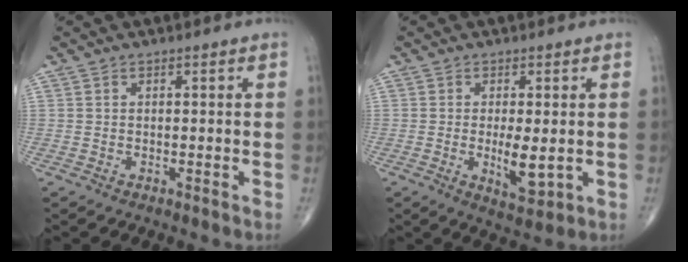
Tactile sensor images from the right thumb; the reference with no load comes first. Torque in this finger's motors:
{"motor_torque": [2.72, 2.28, 1.49, -0.50, 0.45]}